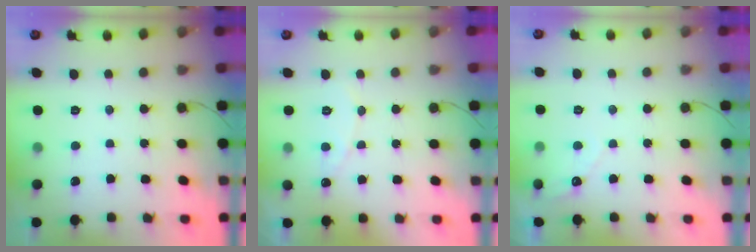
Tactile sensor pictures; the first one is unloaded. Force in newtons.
{"total": 6.4, "press": 6.4, "slide": 0.2}
{"total": 2.5, "press": 2.5, "slide": 0.1}